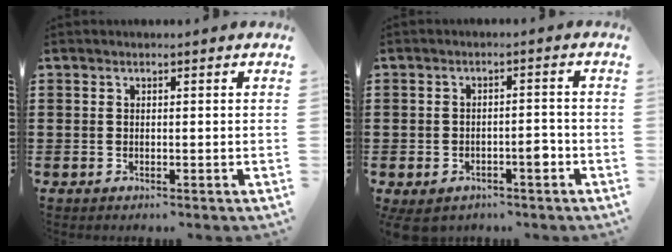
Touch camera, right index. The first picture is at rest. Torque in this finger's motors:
{"motor_torque": [2.14, 0.00, 0.47, 0.08]}